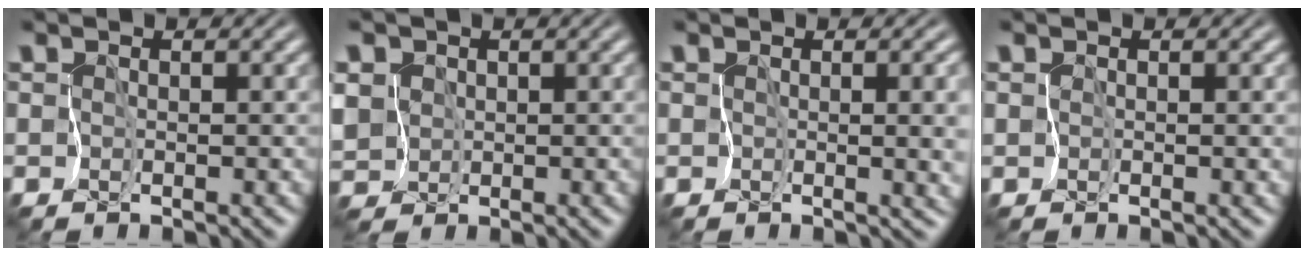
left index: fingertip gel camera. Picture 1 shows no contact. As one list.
[{"total": 3.1, "force": [0.1, 3.0, 0.9], "torque": [-0.039, 0.009, 0.003]}, {"total": 5.5, "force": [0.2, 2.5, 4.9], "torque": [-0.047, -0.013, 0.014]}, {"total": 1.0, "force": [0.1, 0.5, 0.9], "torque": [-0.011, -0.003, 0.001]}]